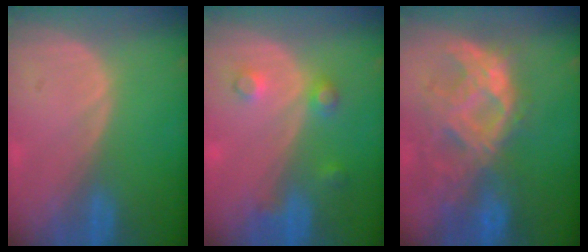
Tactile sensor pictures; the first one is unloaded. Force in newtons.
{"total": 3.5, "press": 3.5, "slide": 0.2}
{"total": 10.5, "press": 9.2, "slide": 5.0}